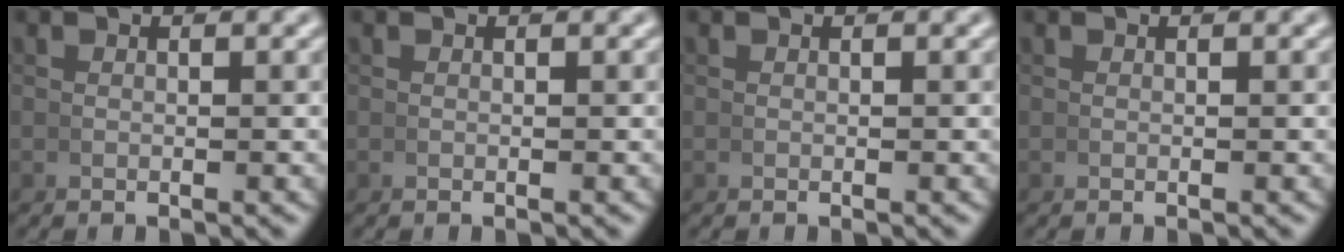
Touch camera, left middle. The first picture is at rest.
{"total": 0.0}
{"total": 0.0}
{"total": 0.0}